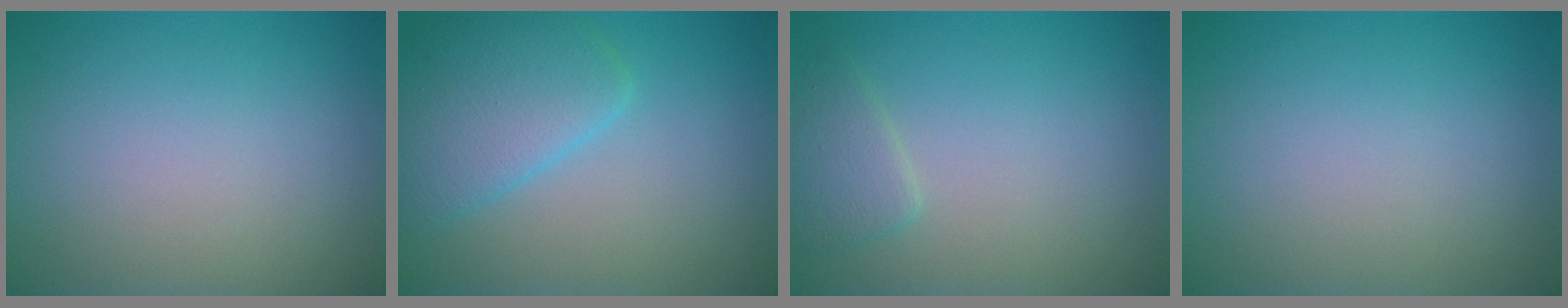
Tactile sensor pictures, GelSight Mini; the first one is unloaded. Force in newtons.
{"total": 4.7, "press": 4.7, "slide": 0.3}
{"total": 1.8, "press": 1.8, "slide": 0.1}
{"total": 0.0}